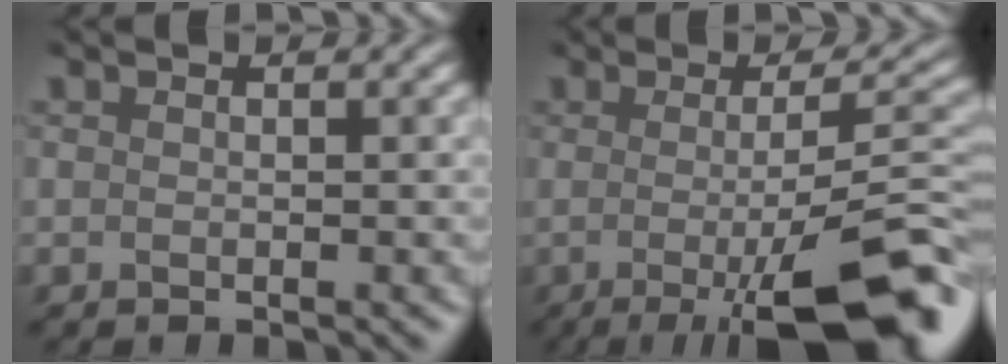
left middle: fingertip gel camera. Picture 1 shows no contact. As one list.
[{"total": 11.8, "force": [-3.7, 2.9, 10.8], "torque": [-0.143, -0.007, -0.054]}]